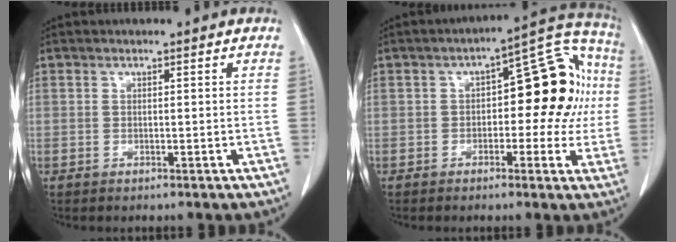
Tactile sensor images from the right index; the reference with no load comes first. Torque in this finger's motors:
{"motor_torque": [0.94, -0.06, 0.21, 0.08]}